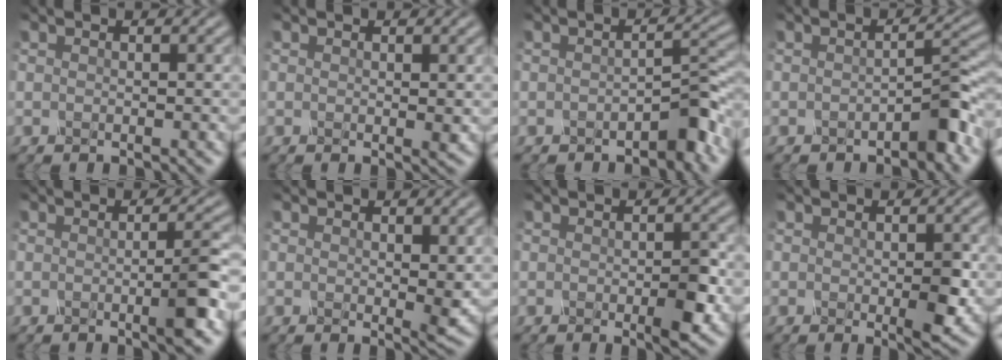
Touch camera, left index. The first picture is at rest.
{"total": 0.8, "force": [0.0, 0.1, 0.8], "torque": [-0.023, -0.002, 0.007]}
{"total": 2.6, "force": [-2.2, 0.3, 1.5], "torque": [-0.029, 0.008, -0.033]}
{"total": 2.5, "force": [-2.0, 0.2, 1.6], "torque": [-0.031, 0.009, -0.030]}
{"total": 3.2, "force": [-1.1, 0.3, 3.0], "torque": [-0.054, -0.002, -0.018]}
{"total": 2.2, "force": [0.0, 0.4, 2.2], "torque": [-0.046, -0.006, 0.007]}
{"total": 2.7, "force": [-1.2, 0.5, 2.3], "torque": [-0.056, -0.005, -0.013]}
{"total": 2.4, "force": [-0.7, 0.5, 2.3], "torque": [-0.052, -0.004, -0.005]}